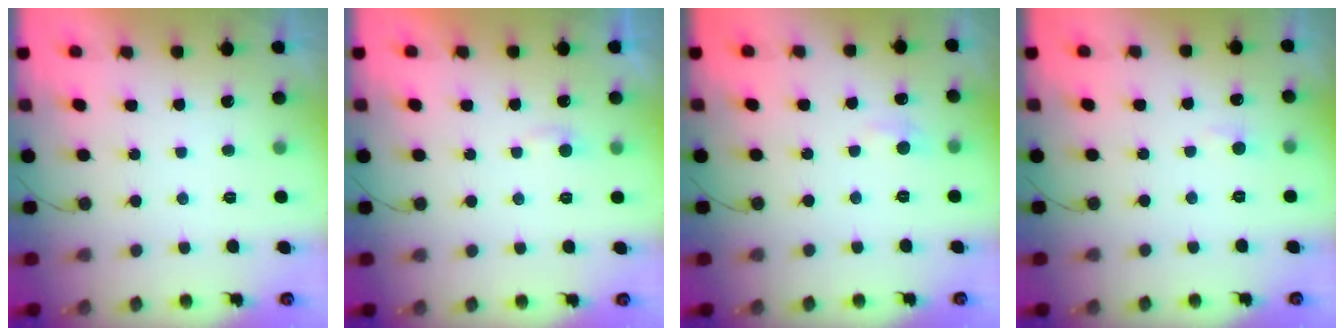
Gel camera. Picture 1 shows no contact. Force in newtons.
{"total": 3.5, "press": 3.4, "slide": 0.4}
{"total": 5.1, "press": 5.0, "slide": 0.7}
{"total": 4.2, "press": 4.2, "slide": 0.6}